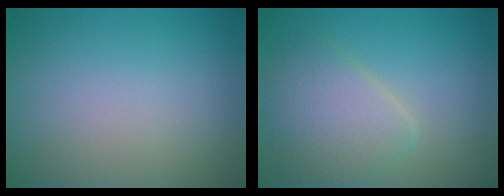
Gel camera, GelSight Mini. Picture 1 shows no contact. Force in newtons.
{"total": 4.5, "press": 4.5, "slide": 0.2}